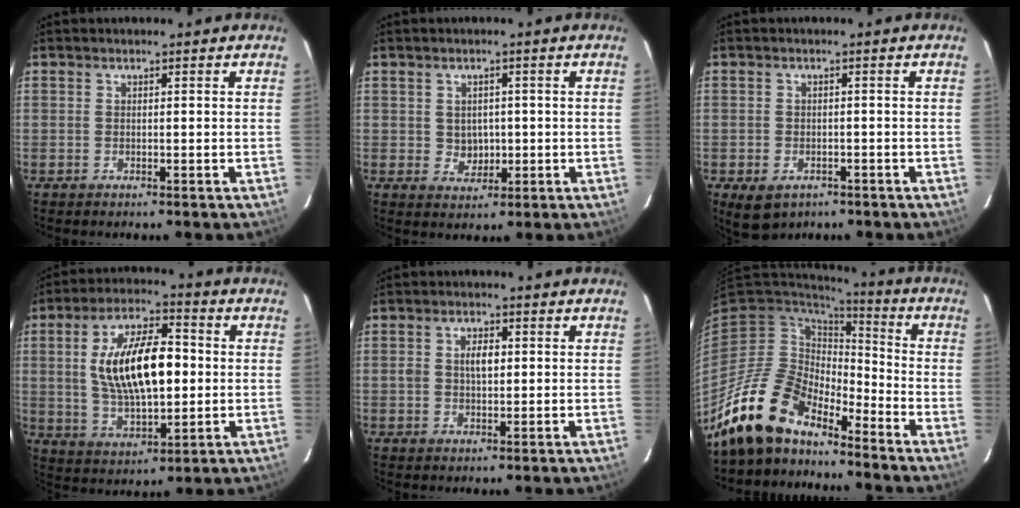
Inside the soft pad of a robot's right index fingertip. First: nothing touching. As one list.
[{"total": 3.8, "force": [0.0, 3.4, 1.6], "torque": [-0.028, 0.005, 0.008]}, {"total": 5.4, "force": [-2.9, 3.7, 2.6], "torque": [-0.054, -0.009, -0.035]}, {"total": 16.7, "force": [1.1, 7.0, 15.1], "torque": [-0.279, 0.010, 0.028]}, {"total": 3.7, "force": [0.5, 2.2, 3.0], "torque": [-0.051, 0.008, 0.009]}, {"total": 14.5, "force": [-12.2, 5.4, 5.6], "torque": [-0.108, 0.008, -0.231]}]